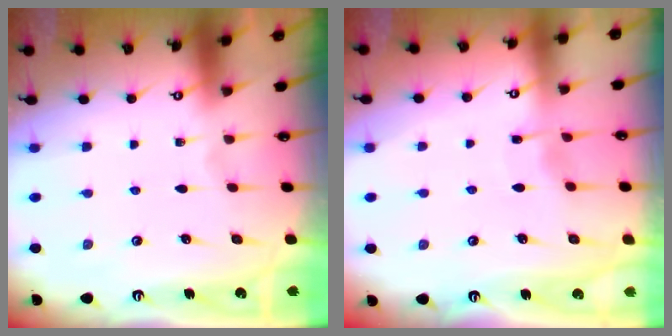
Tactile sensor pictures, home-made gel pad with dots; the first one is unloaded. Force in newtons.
{"total": 4.0, "press": 3.9, "slide": 0.5}